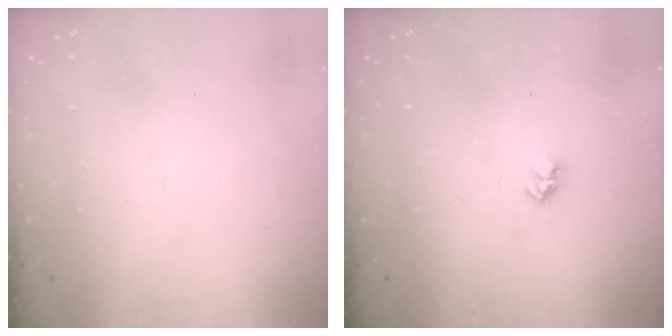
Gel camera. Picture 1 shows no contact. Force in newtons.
{"total": 2.7, "press": 2.7, "slide": 0.4}